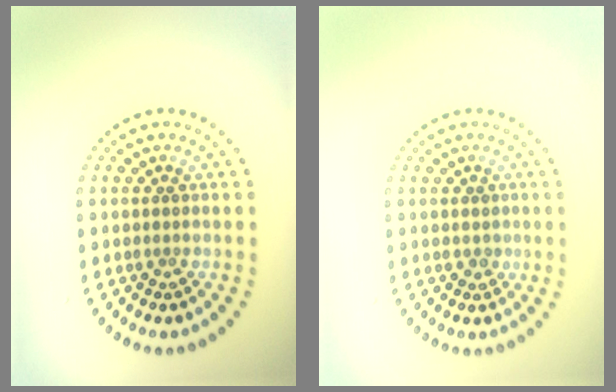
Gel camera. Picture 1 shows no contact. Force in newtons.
{"total": 0.6, "press": 0.4, "slide": 0.4}